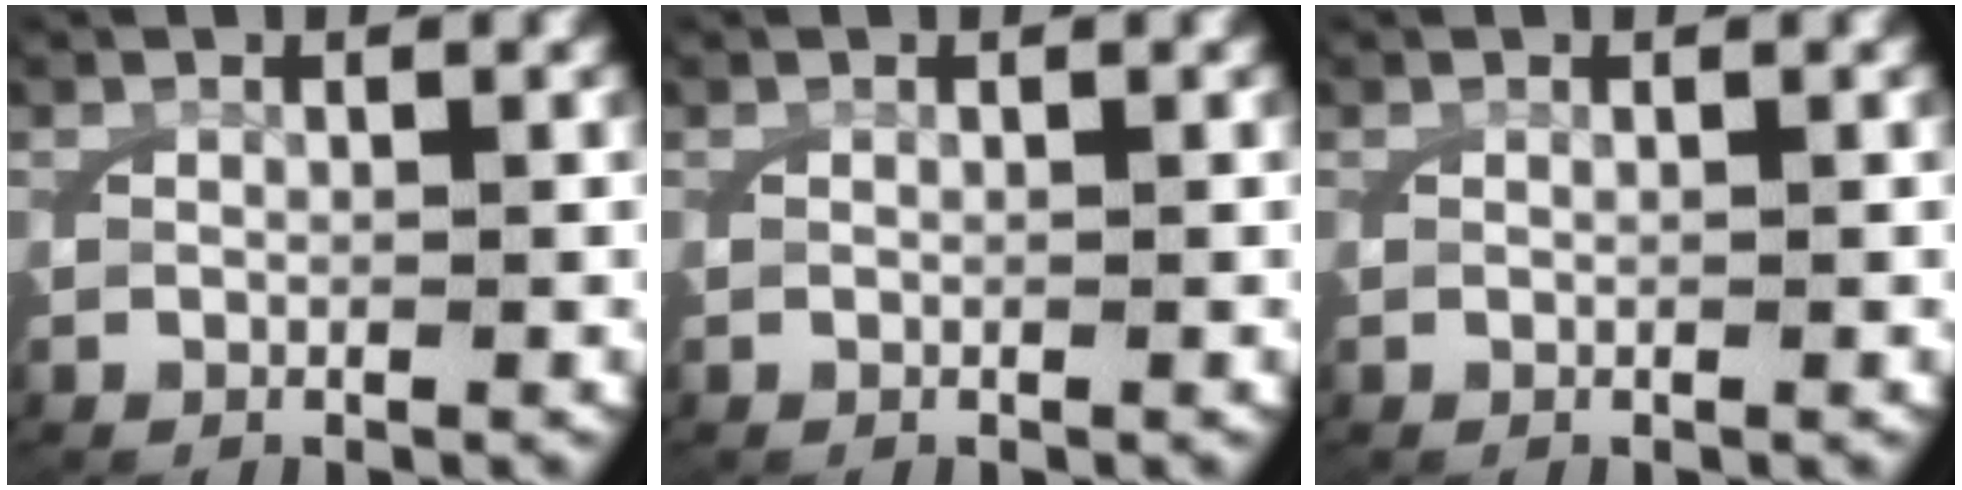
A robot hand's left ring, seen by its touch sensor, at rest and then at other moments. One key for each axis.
{"total": 0.0}
{"total": 0.0}